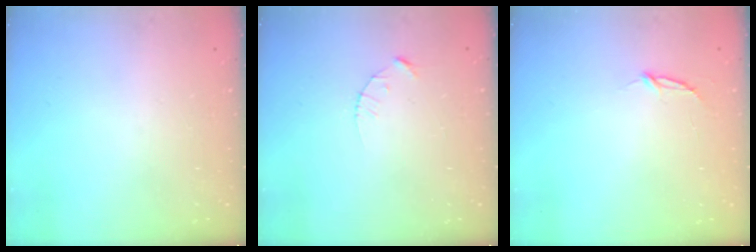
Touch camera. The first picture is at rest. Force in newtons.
{"total": 2.1, "press": 2.1, "slide": 0.3}
{"total": 2.8, "press": 2.8, "slide": 0.3}